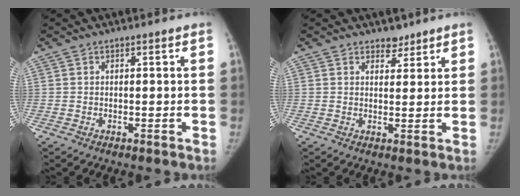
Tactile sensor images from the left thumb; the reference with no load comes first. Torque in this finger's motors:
{"motor_torque": [0.36, -0.49, 0.59, -0.41, 0.03]}